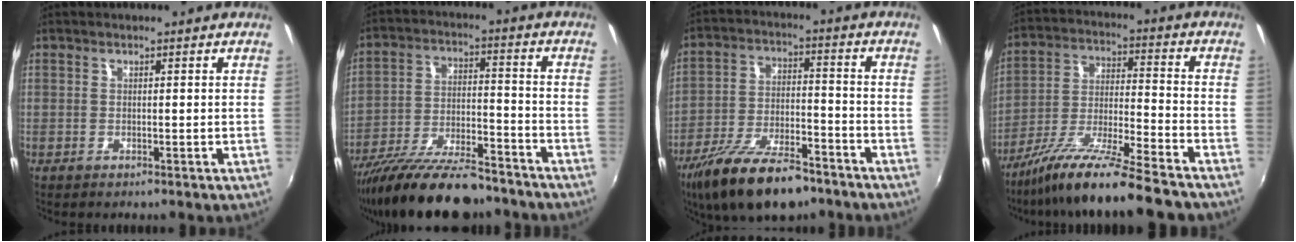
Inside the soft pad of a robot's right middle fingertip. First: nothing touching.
{"total": 18.3, "force": [-14.9, 4.8, 9.4], "torque": [-0.184, -0.033, -0.243]}
{"total": 17.3, "force": [-12.5, 6.3, 10.2], "torque": [-0.205, -0.029, -0.211]}
{"total": 16.7, "force": [-13.7, 0.4, 9.6], "torque": [-0.190, -0.030, -0.240]}